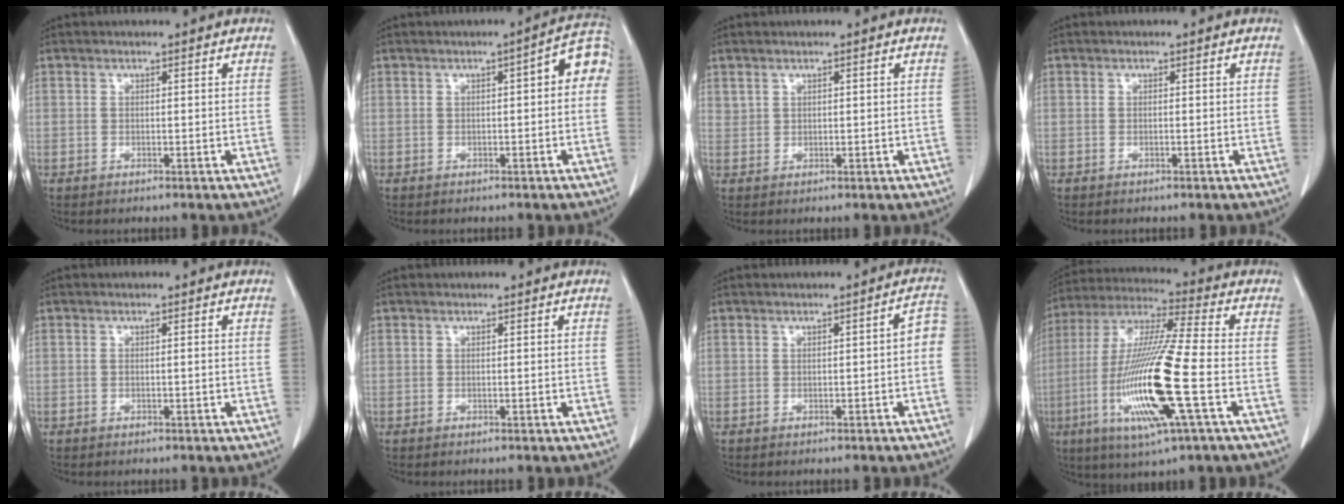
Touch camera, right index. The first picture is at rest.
{"total": 5.2, "force": [0.6, 1.4, 5.0], "torque": [-0.056, 0.024, 0.000]}
{"total": 1.0, "force": [0.8, 0.5, 0.3], "torque": [-0.006, 0.006, 0.021]}
{"total": 0.0}
{"total": 0.5, "force": [-0.1, -0.1, 0.5], "torque": [-0.010, 0.001, -0.001]}
{"total": 0.0}
{"total": 2.6, "force": [-0.6, 0.7, 2.4], "torque": [-0.022, 0.013, -0.009]}
{"total": 18.8, "force": [-5.1, 0.8, 18.0], "torque": [-0.379, -0.020, -0.099]}